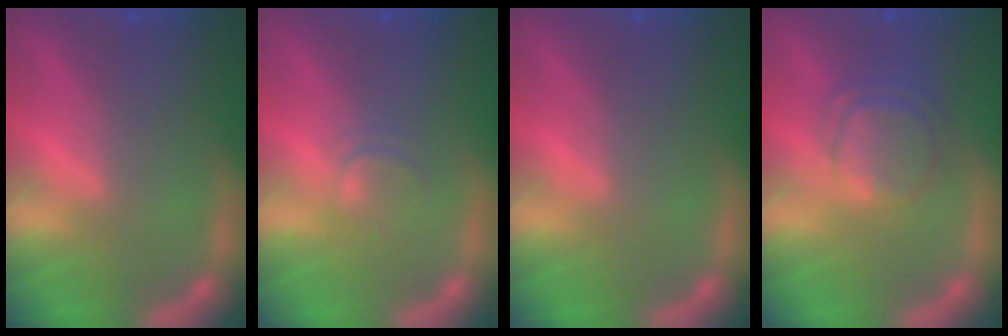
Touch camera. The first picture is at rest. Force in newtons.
{"total": 1.4}
{"total": 0.0}
{"total": 4.5}